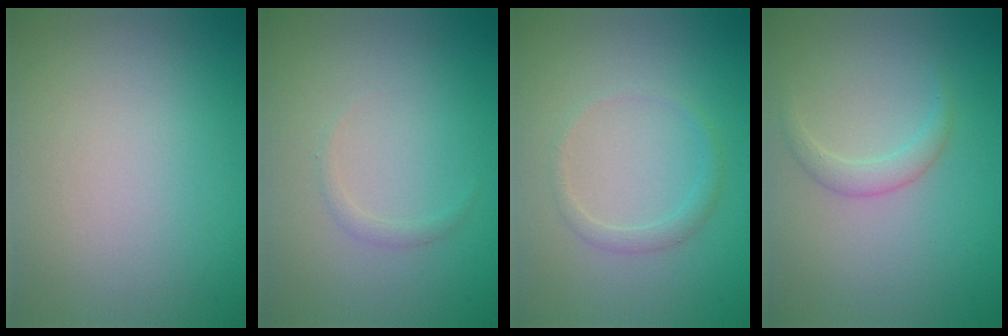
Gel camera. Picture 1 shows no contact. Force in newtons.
{"total": 0.6, "press": 0.6, "slide": 0.0}
{"total": 1.3, "press": 1.3, "slide": 0.1}
{"total": 1.5, "press": 1.5, "slide": 0.1}